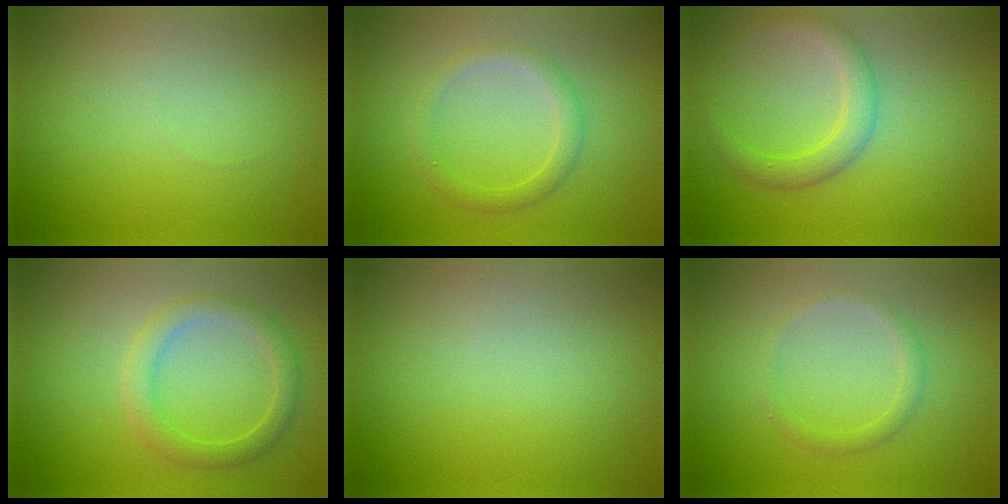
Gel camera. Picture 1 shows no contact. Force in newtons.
{"total": 1.9, "press": 1.9, "slide": 0.1}
{"total": 2.7, "press": 2.7, "slide": 0.2}
{"total": 2.7, "press": 2.7, "slide": 0.1}
{"total": 0.0}
{"total": 1.4, "press": 1.4, "slide": 0.1}